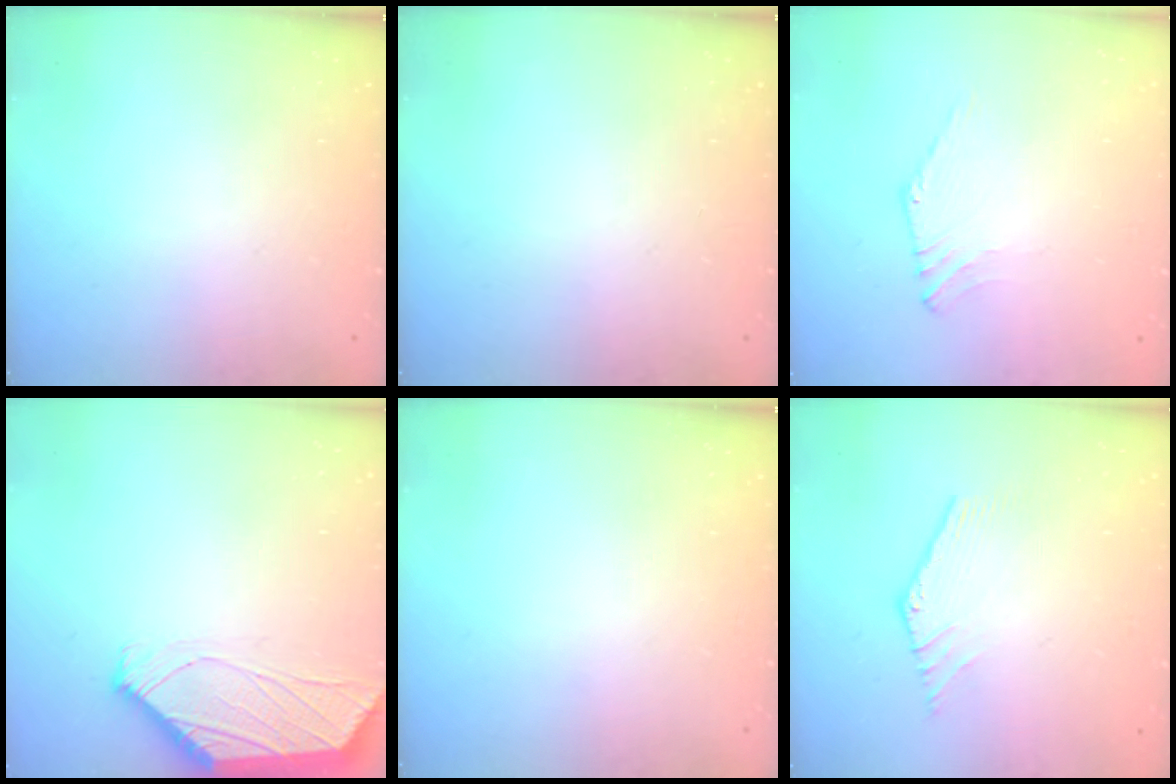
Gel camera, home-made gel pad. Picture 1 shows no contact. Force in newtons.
{"total": 0.0}
{"total": 0.8, "press": 0.7, "slide": 0.3}
{"total": 2.1, "press": 2.1, "slide": 0.5}
{"total": 0.0}
{"total": 0.0}